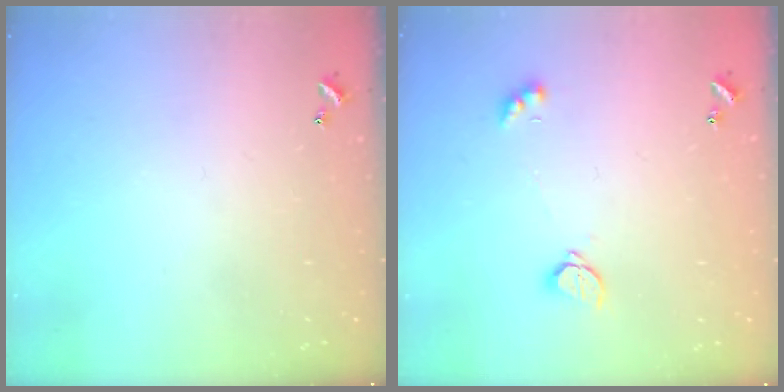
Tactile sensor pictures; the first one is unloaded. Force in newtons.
{"total": 2.1, "press": 2.0, "slide": 0.5}